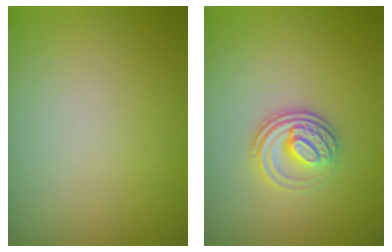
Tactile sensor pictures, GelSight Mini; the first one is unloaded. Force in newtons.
{"total": 3.3, "press": 2.4, "slide": 2.2}